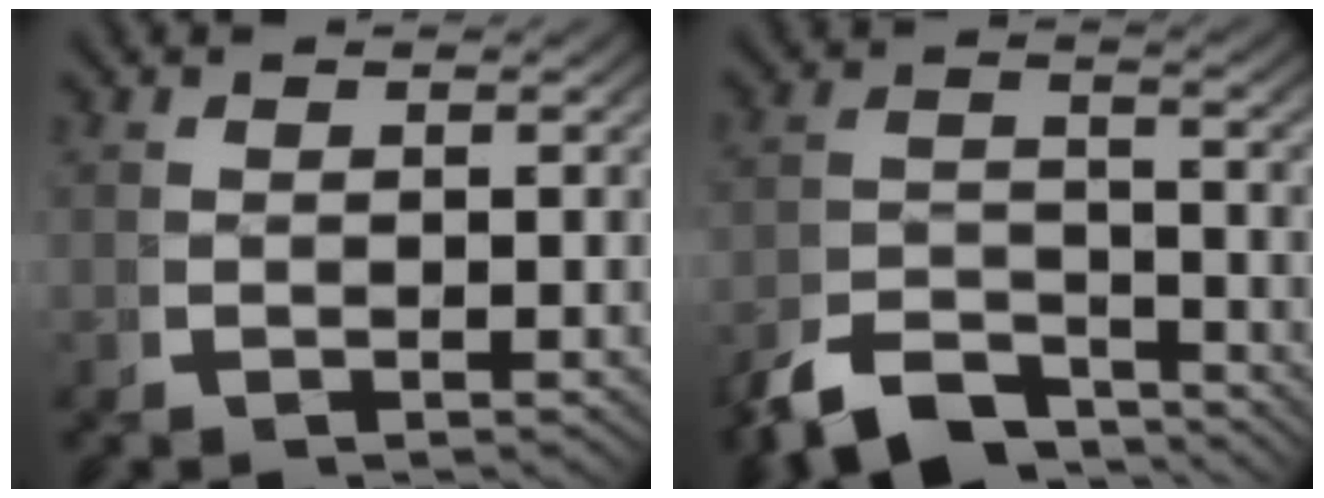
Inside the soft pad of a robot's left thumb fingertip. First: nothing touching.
{"total": 6.7, "force": [-5.3, 2.8, 2.9], "torque": [-0.048, -0.022, -0.092]}